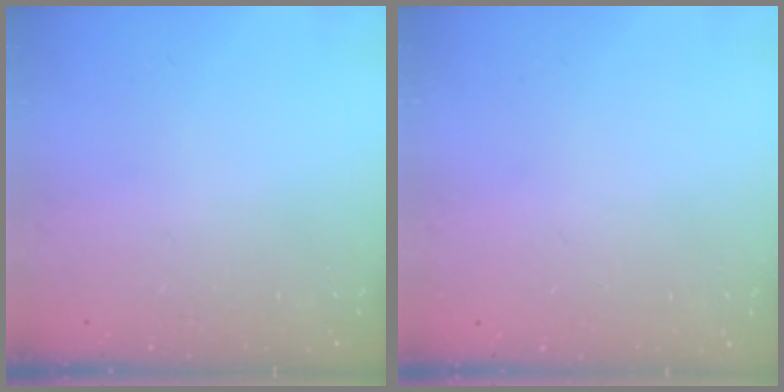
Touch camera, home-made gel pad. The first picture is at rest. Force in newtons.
{"total": 0.0}